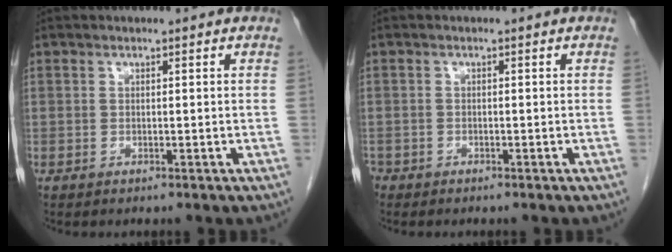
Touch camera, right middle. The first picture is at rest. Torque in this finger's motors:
{"motor_torque": [0.54, -0.65, 0.01, -0.08]}